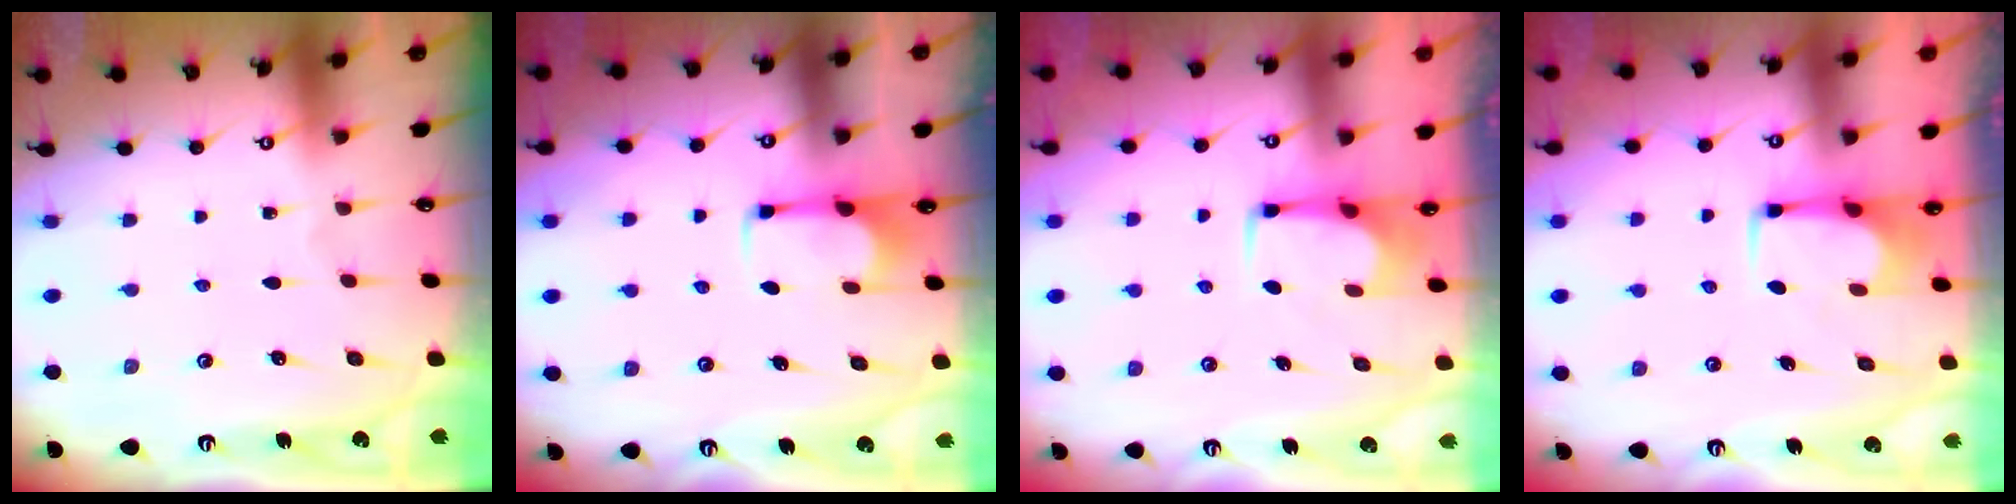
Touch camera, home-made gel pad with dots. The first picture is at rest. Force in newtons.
{"total": 4.9, "press": 4.9, "slide": 0.6}
{"total": 2.7, "press": 2.6, "slide": 0.4}
{"total": 2.6, "press": 2.6, "slide": 0.4}